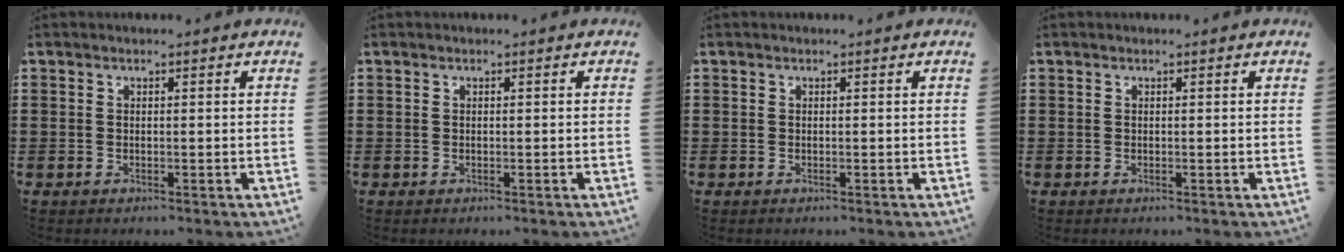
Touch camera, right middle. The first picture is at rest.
{"total": 0.0}
{"total": 0.0}
{"total": 0.0}